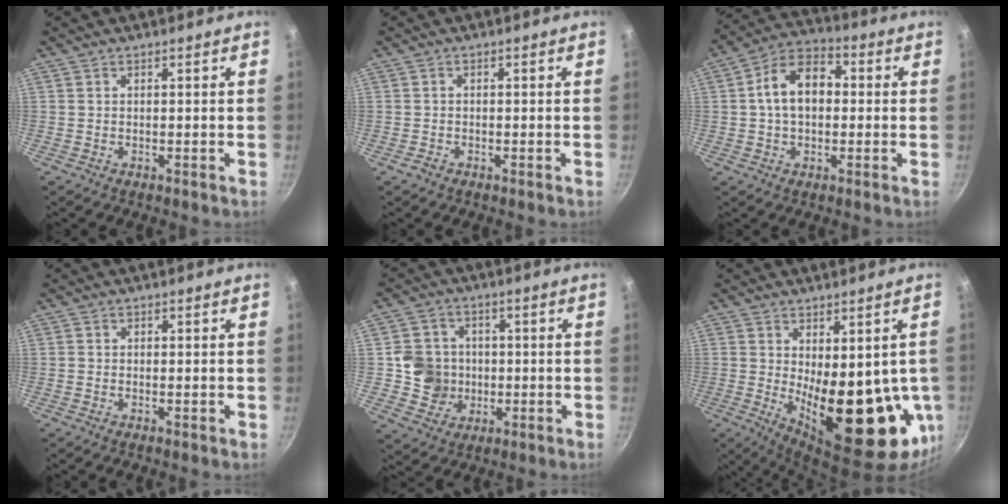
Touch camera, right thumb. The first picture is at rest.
{"total": 1.2, "force": [-0.9, 0.8, 0.3], "torque": [-0.006, 0.009, -0.017]}
{"total": 11.5, "force": [0.8, 7.8, 8.4], "torque": [-0.113, 0.033, -0.004]}
{"total": 0.6, "force": [-0.2, 0.3, 0.4], "torque": [-0.006, 0.002, -0.004]}
{"total": 8.5, "force": [-0.4, 8.1, 2.3], "torque": [-0.006, 0.014, -0.008]}
{"total": 20.7, "force": [-1.6, 9.1, 18.5], "torque": [-0.217, -0.038, 0.002]}